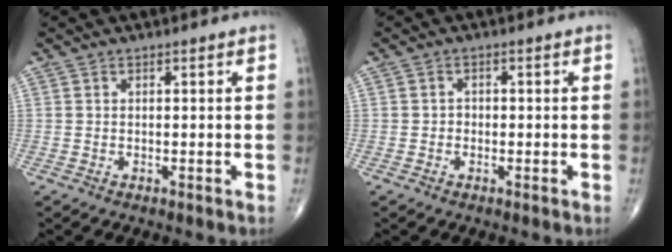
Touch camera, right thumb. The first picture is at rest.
{"total": 1.3, "force": [-0.3, 1.1, 0.5], "torque": [0.000, 0.005, -0.009]}